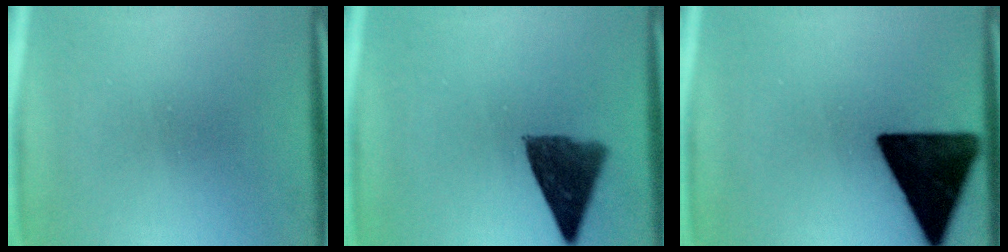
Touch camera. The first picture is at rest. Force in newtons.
{"total": 8.6}
{"total": 15.8}